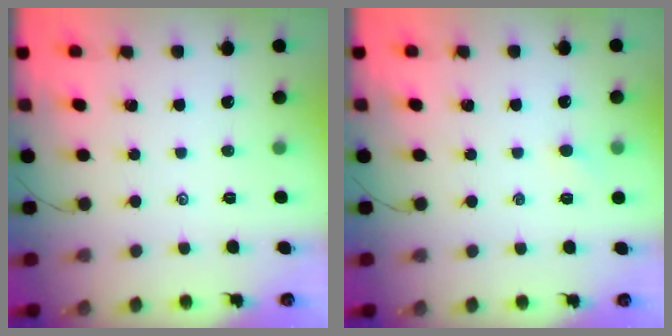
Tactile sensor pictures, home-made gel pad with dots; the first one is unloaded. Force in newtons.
{"total": 3.3, "press": 3.1, "slide": 0.9}